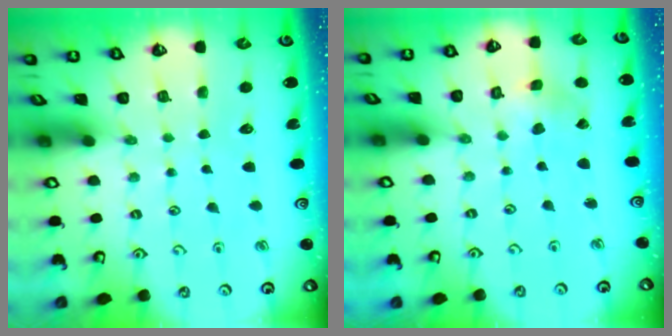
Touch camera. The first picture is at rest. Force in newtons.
{"total": 1.4, "press": 1.4, "slide": 0.2}